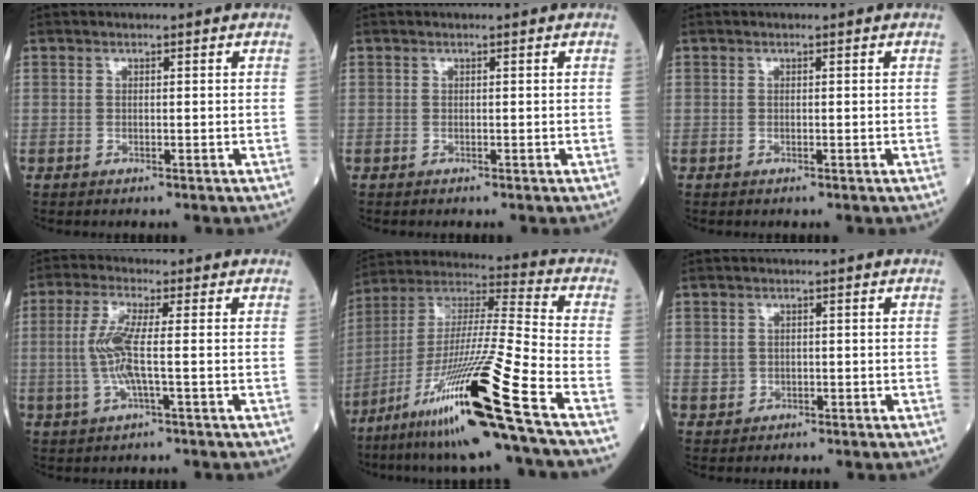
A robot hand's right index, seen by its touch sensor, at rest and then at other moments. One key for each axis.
{"total": 0.0}
{"total": 0.0}
{"total": 6.1, "fx": -0.3, "fy": 0.6, "fz": 6.1, "tx": -0.136, "ty": 0.001, "tz": -0.010}
{"total": 22.5, "fx": -12.5, "fy": -1.7, "fz": 18.6, "tx": -0.361, "ty": -0.042, "tz": -0.234}
{"total": 1.6, "fx": -0.2, "fy": 1.6, "fz": 0.4, "tx": -0.008, "ty": 0.004, "tz": 0.002}